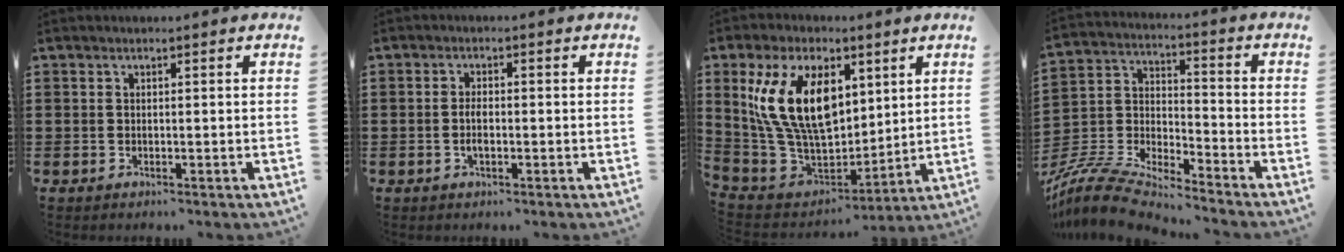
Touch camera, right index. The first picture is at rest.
{"total": 2.3, "force": [-0.4, 0.7, 2.1], "torque": [-0.049, -0.005, -0.009]}
{"total": 15.3, "force": [4.9, 8.7, 11.5], "torque": [-0.267, 0.014, 0.092]}
{"total": 9.0, "force": [-8.4, 1.5, 2.8], "torque": [-0.078, 0.002, -0.172]}